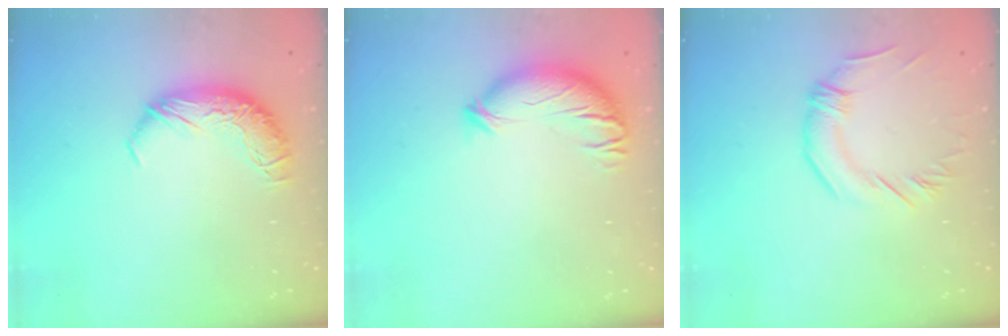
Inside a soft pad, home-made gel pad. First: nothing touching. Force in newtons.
{"total": 3.7, "press": 2.8, "slide": 2.3}
{"total": 1.8, "press": 1.5, "slide": 1.0}